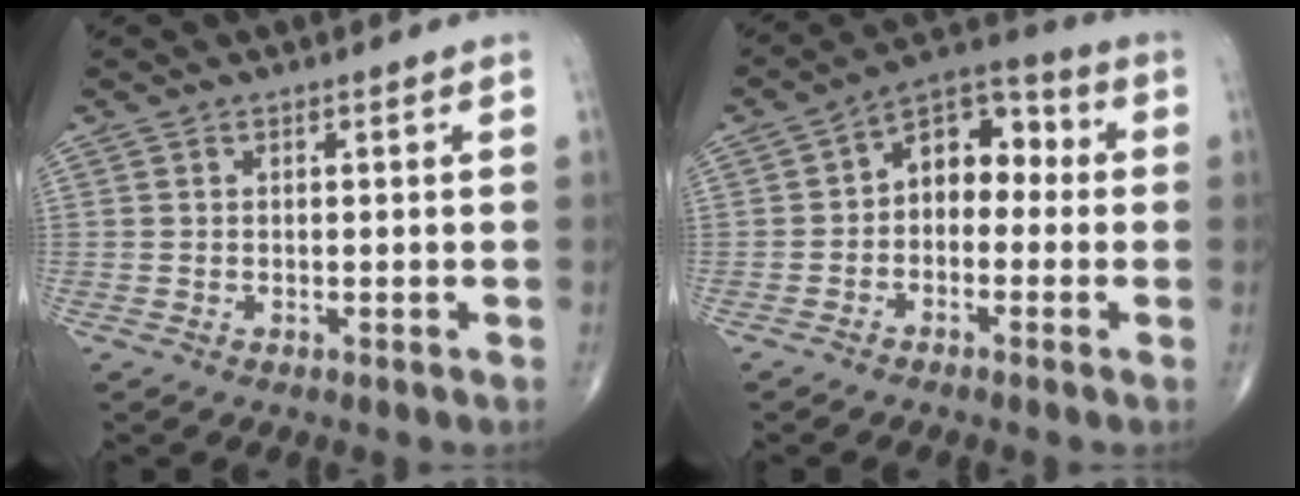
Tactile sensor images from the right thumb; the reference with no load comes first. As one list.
[{"total": 9.4, "force": [-0.3, 6.4, 6.9], "torque": [-0.069, 0.040, -0.027]}]